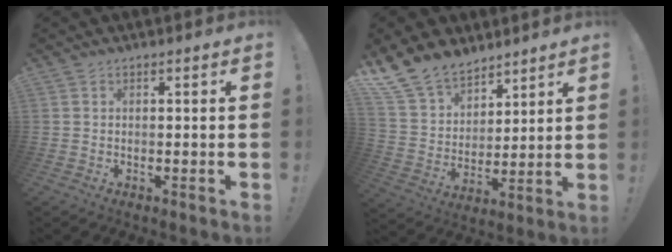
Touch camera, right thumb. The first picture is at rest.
{"total": 14.6, "force": [11.3, 8.5, 3.7], "torque": [-0.082, -0.080, 0.221]}